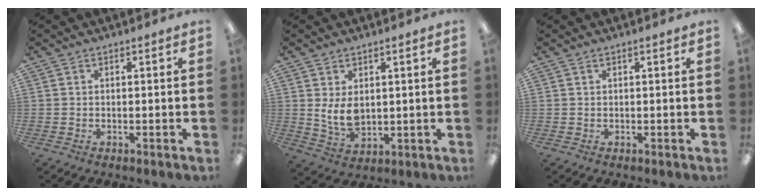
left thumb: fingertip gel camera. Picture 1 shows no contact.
{"total": 6.5, "force": [1.7, 3.8, 5.0], "torque": [-0.099, -0.013, 0.027]}
{"total": 0.0}